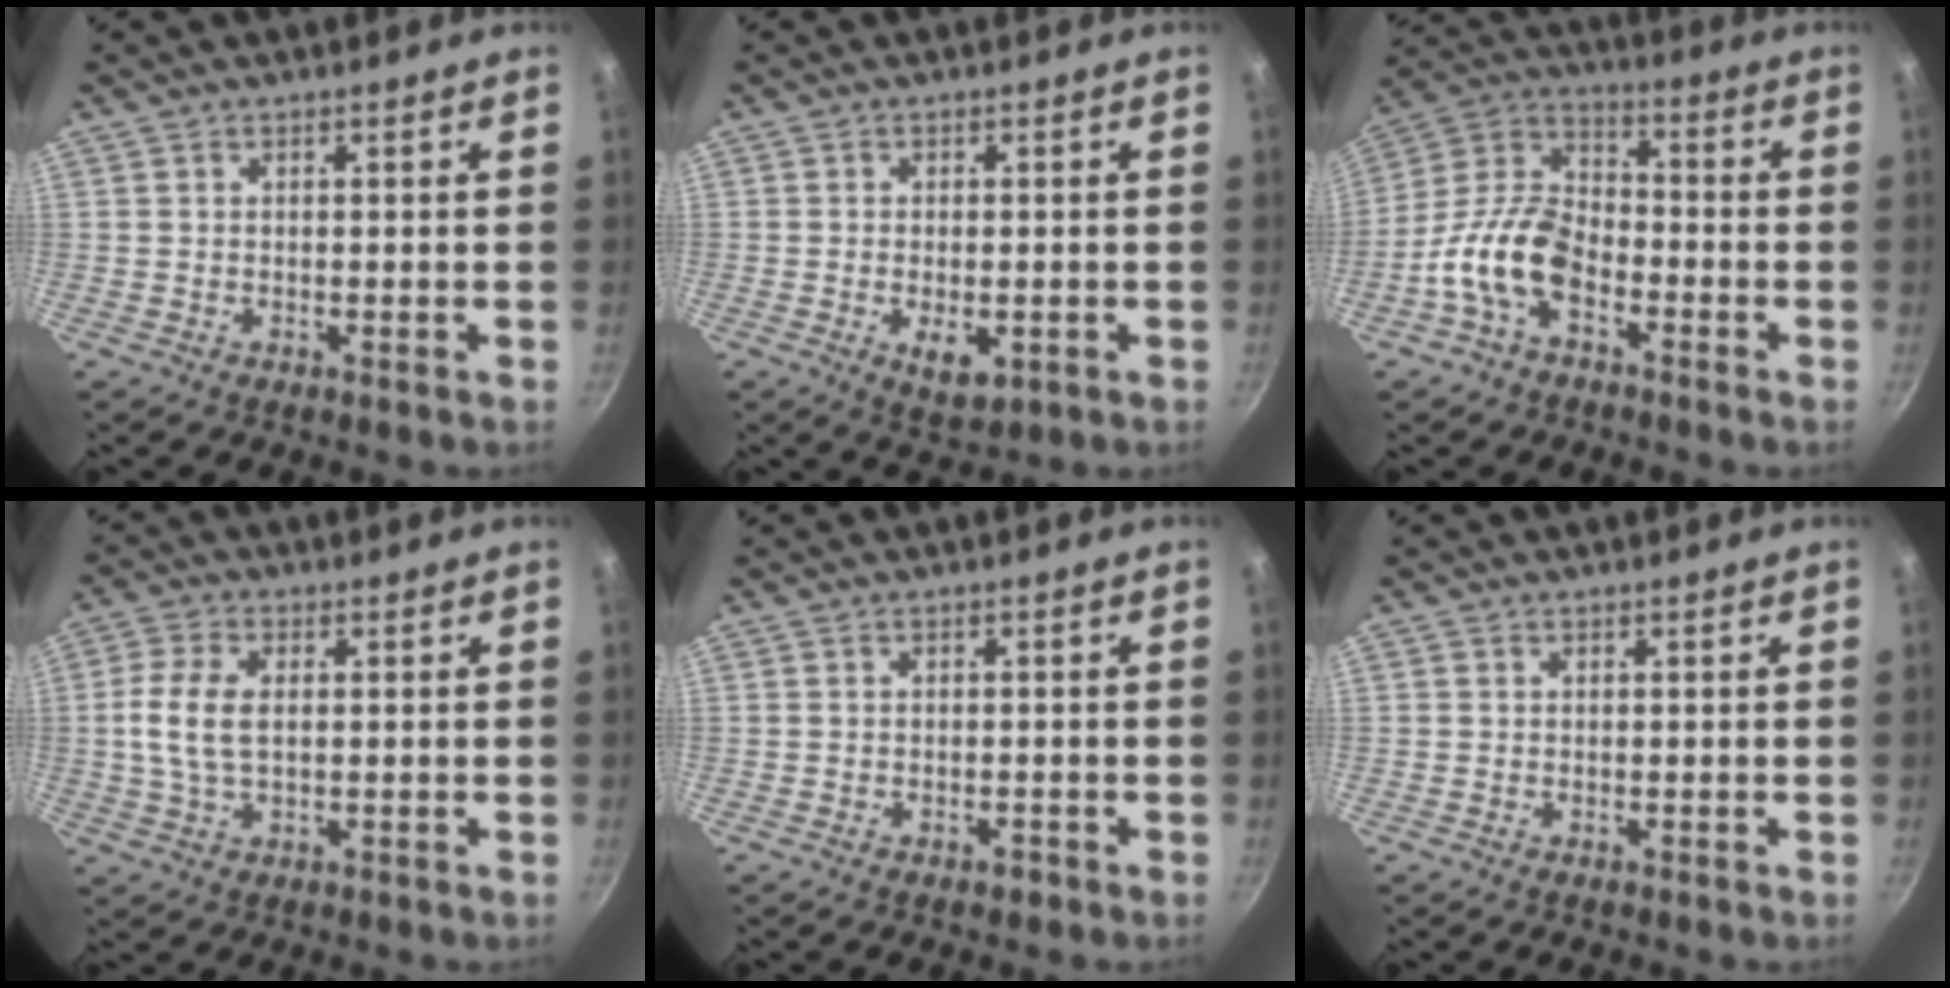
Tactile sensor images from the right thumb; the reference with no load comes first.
{"total": 5.1, "force": [-1.4, 2.7, 4.1], "torque": [-0.057, -0.005, -0.014]}
{"total": 13.1, "force": [-5.6, 7.5, 9.2], "torque": [-0.160, 0.057, -0.126]}
{"total": 7.5, "force": [0.6, 4.3, 6.2], "torque": [-0.128, 0.011, 0.009]}
{"total": 1.3, "force": [-0.8, 0.7, 0.7], "torque": [-0.013, 0.007, -0.009]}
{"total": 0.0}